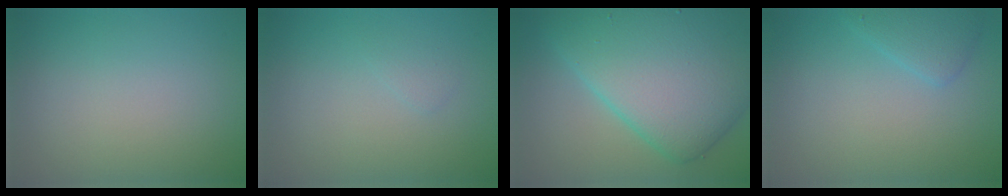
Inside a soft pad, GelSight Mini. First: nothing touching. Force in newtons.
{"total": 0.7, "press": 0.7, "slide": 0.1}
{"total": 12.0, "press": 12.0, "slide": 0.2}
{"total": 1.9, "press": 1.9, "slide": 0.1}